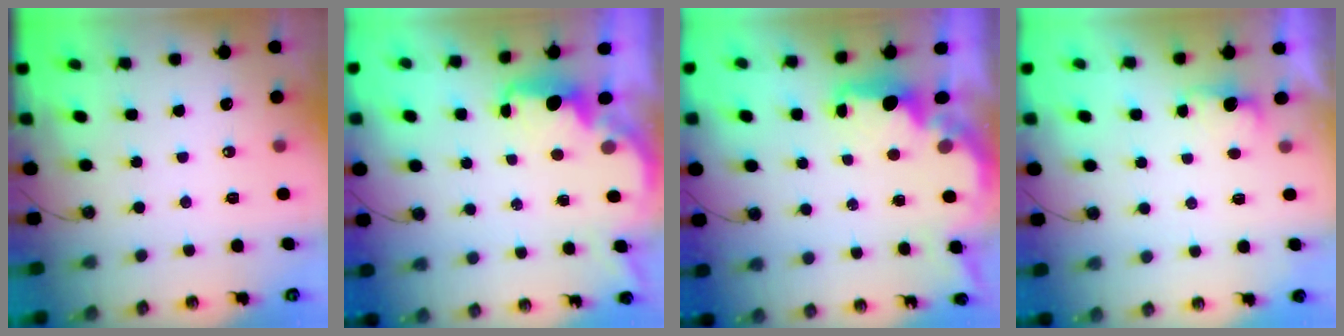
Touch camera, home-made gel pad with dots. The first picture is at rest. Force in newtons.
{"total": 2.3, "press": 2.1, "slide": 0.9}
{"total": 3.5, "press": 3.5, "slide": 0.4}
{"total": 2.0, "press": 1.7, "slide": 0.9}